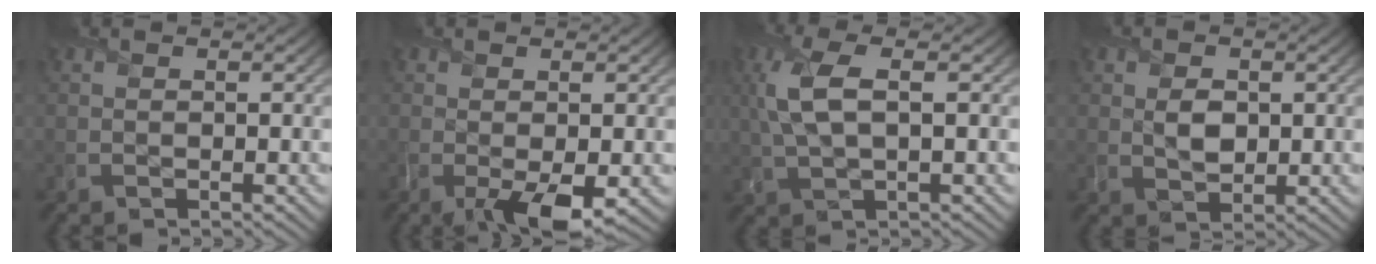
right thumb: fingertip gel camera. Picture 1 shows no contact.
{"total": 3.6, "force": [-1.2, 1.0, 3.3], "torque": [-0.060, -0.013, -0.018]}
{"total": 6.5, "force": [1.2, 2.5, 5.9], "torque": [-0.152, 0.007, 0.019]}
{"total": 2.6, "force": [0.2, 2.0, 1.6], "torque": [-0.034, -0.006, 0.008]}